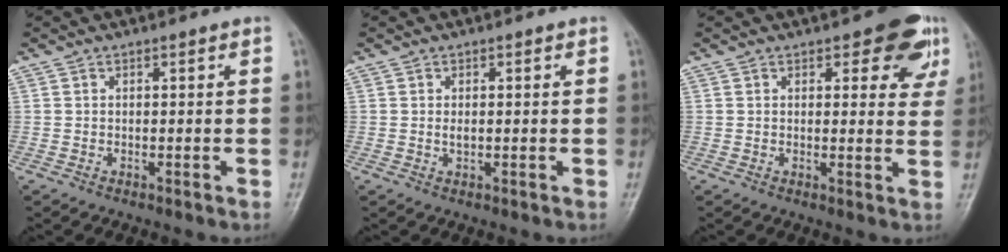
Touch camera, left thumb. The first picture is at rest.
{"total": 1.1, "force": [0.1, 0.7, 0.9], "torque": [-0.012, -0.001, 0.001]}
{"total": 8.1, "force": [4.5, 3.8, 5.5], "torque": [-0.024, -0.015, 0.049]}